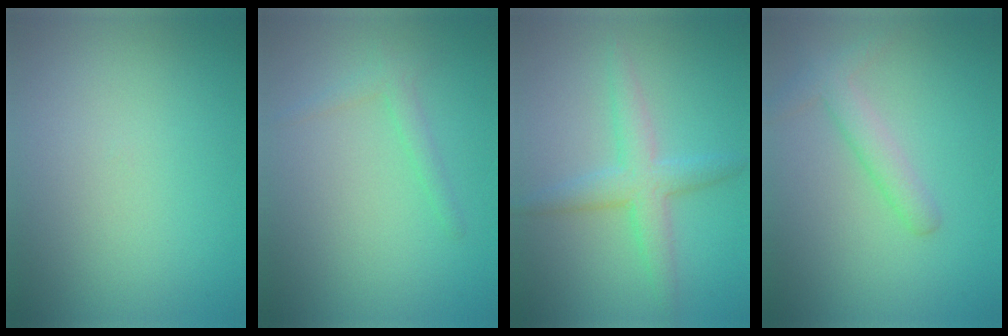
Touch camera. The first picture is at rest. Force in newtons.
{"total": 1.4, "press": 1.4, "slide": 0.1}
{"total": 3.7, "press": 3.7, "slide": 0.1}
{"total": 2.5, "press": 2.5, "slide": 0.2}